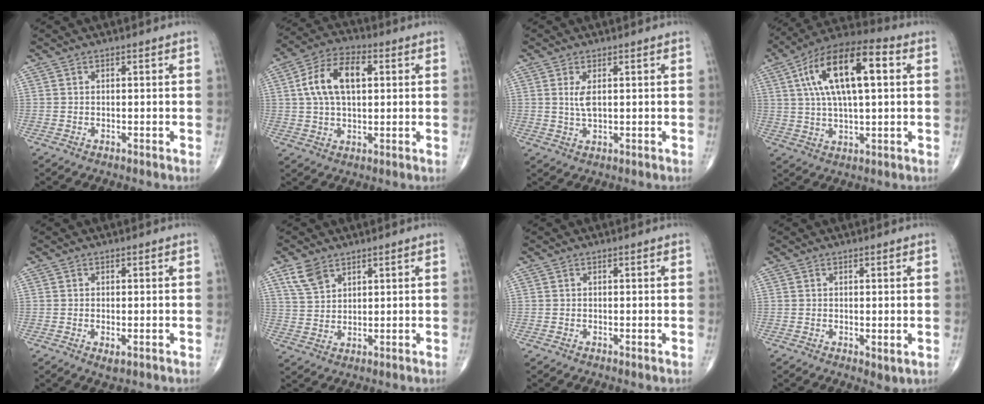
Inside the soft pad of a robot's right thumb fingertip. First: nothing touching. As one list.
[{"total": 12.0, "force": [2.4, 6.7, 9.6], "torque": [-0.175, 0.019, 0.038]}, {"total": 3.1, "force": [0.7, 1.2, 2.8], "torque": [-0.058, -0.006, 0.019]}, {"total": 18.3, "force": [4.6, 7.1, 16.2], "torque": [-0.283, 0.022, 0.071]}, {"total": 1.6, "force": [-0.5, 0.7, 1.4], "torque": [-0.024, -0.004, -0.007]}, {"total": 5.2, "force": [3.4, 3.1, 2.5], "torque": [-0.040, -0.012, 0.074]}, {"total": 0.0}, {"total": 2.1, "force": [-0.2, 0.9, 1.9], "torque": [-0.027, -0.009, -0.003]}]